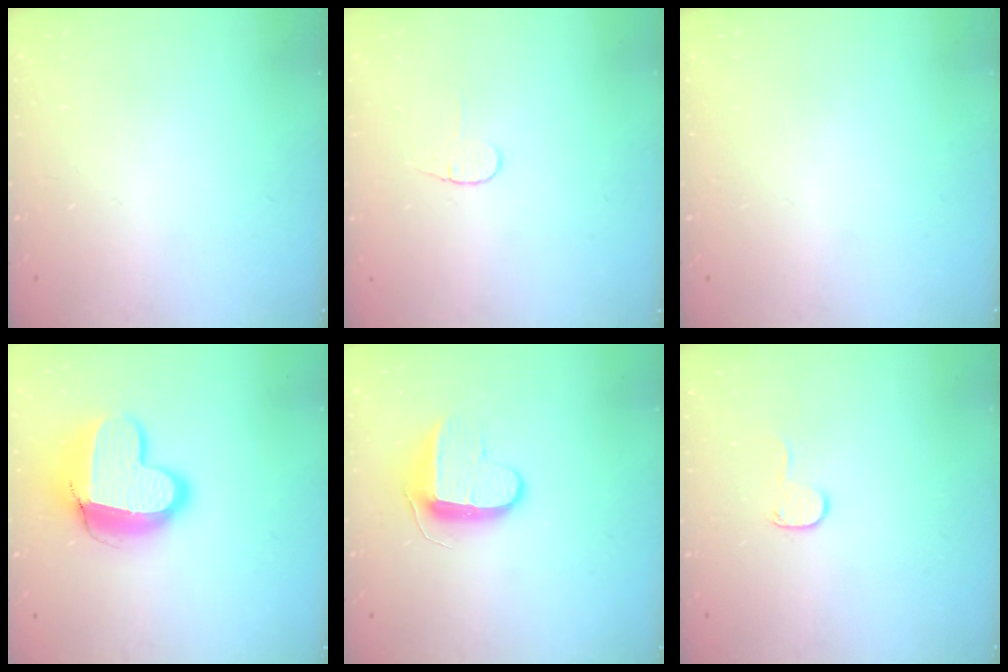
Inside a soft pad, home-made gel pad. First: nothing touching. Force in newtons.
{"total": 3.7, "press": 3.6, "slide": 0.4}
{"total": 0.0}
{"total": 14.4, "press": 14.4, "slide": 1.1}
{"total": 10.5, "press": 10.4, "slide": 1.0}
{"total": 5.6, "press": 5.5, "slide": 0.5}